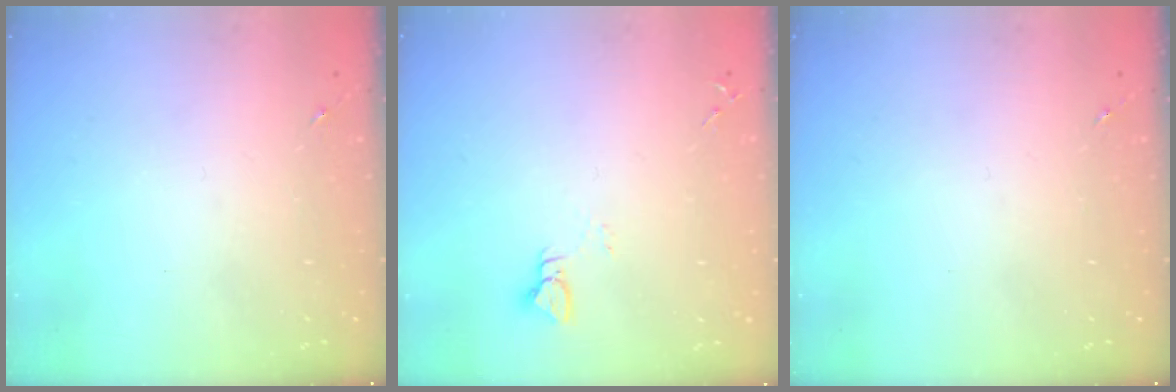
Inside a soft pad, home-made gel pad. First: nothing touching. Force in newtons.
{"total": 3.0, "press": 3.0, "slide": 0.3}
{"total": 0.0}